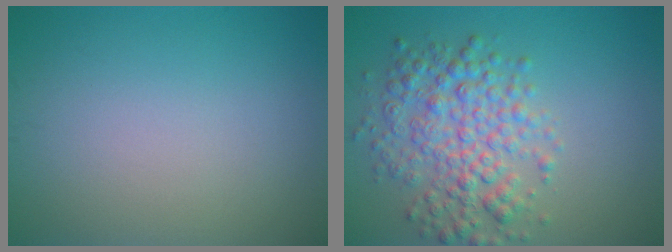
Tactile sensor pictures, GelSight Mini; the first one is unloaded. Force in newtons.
{"total": 5.5, "press": 5.5, "slide": 0.1}